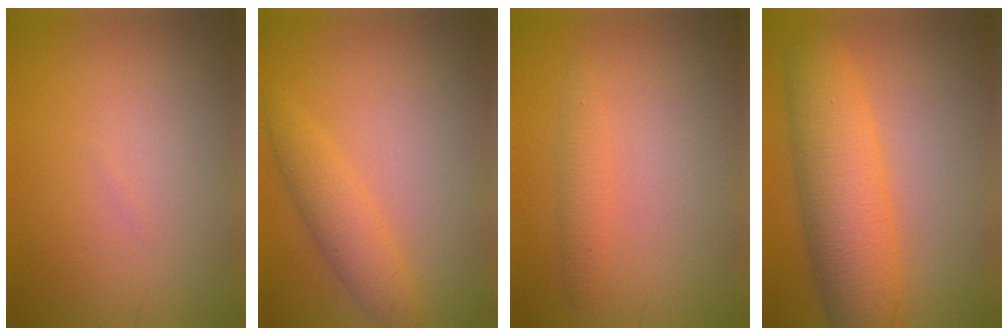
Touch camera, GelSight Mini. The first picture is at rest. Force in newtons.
{"total": 3.0, "press": 3.0, "slide": 0.1}
{"total": 1.5, "press": 1.5, "slide": 0.1}
{"total": 7.4, "press": 7.4, "slide": 0.2}